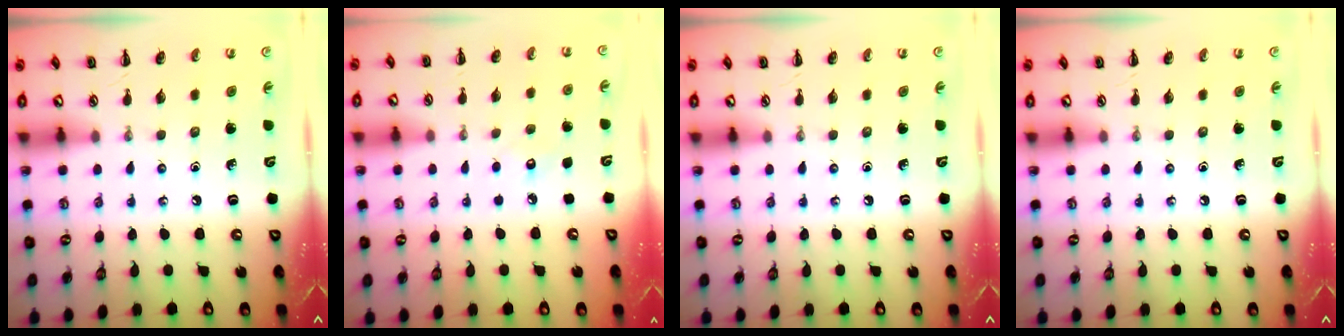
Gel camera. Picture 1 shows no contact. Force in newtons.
{"total": 4.4, "press": 4.3, "slide": 1.0}
{"total": 0.0}
{"total": 0.0}